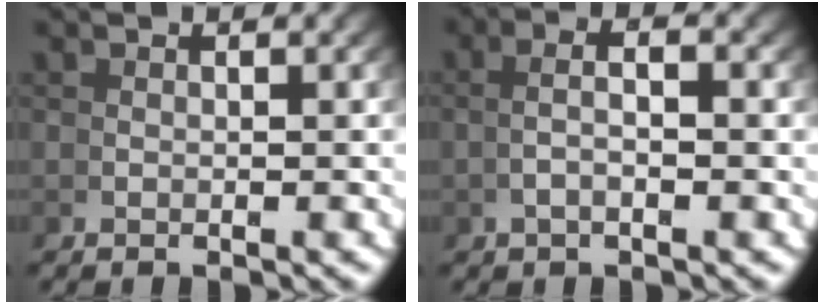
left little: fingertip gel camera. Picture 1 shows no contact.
{"total": 2.4, "force": [0.2, 0.5, 2.3], "torque": [-0.037, 0.005, 0.005]}